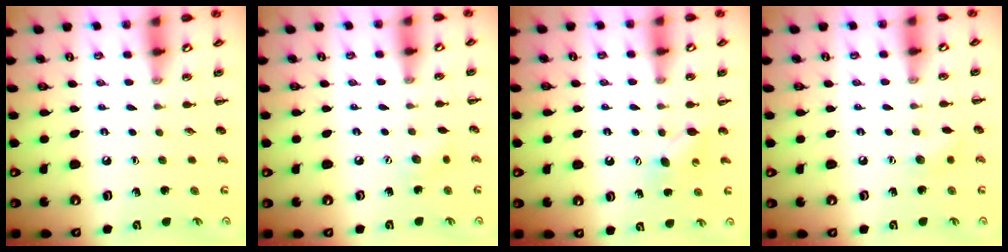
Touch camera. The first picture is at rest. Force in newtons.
{"total": 5.9, "press": 5.7, "slide": 1.4}
{"total": 4.7, "press": 4.5, "slide": 1.4}
{"total": 5.8, "press": 5.6, "slide": 1.3}